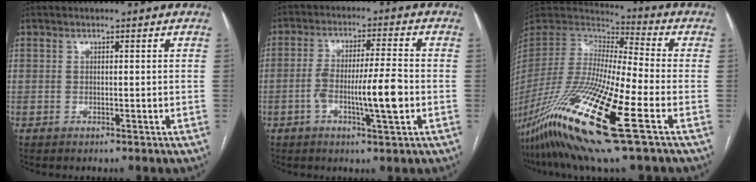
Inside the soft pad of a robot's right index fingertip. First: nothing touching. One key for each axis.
{"total": 8.9, "fx": -2.4, "fy": 0.5, "fz": 8.5, "tx": -0.155, "ty": 0.005, "tz": -0.042}
{"total": 25.8, "fx": -12.2, "fy": 2.3, "fz": 22.5, "tx": -0.467, "ty": -0.072, "tz": -0.233}